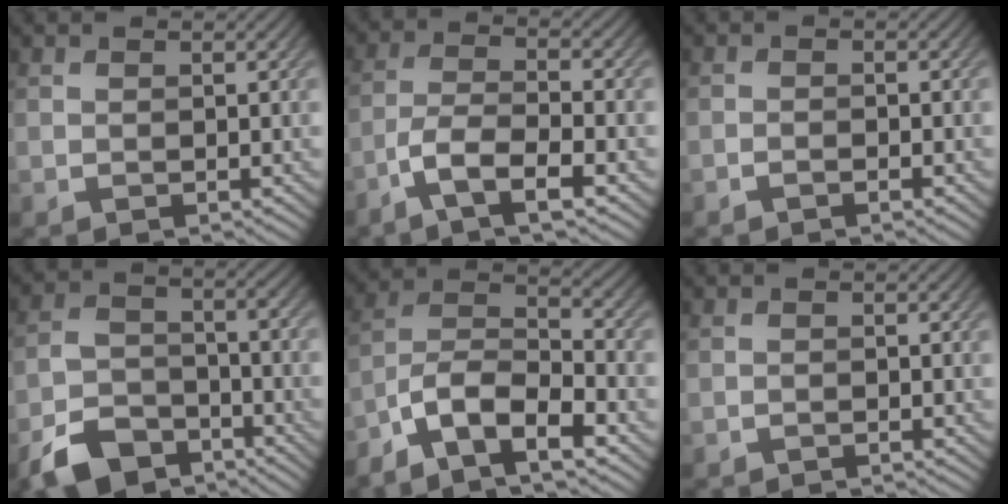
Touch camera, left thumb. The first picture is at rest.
{"total": 6.2, "force": [-3.9, 1.6, 4.6], "torque": [-0.097, 0.002, -0.085]}
{"total": 0.9, "force": [-0.7, 0.2, 0.4], "torque": [-0.008, 0.001, -0.016]}
{"total": 9.5, "force": [-6.8, 4.8, 4.5], "torque": [-0.098, -0.013, -0.137]}
{"total": 10.5, "force": [-7.4, 3.7, 6.5], "torque": [-0.130, -0.004, -0.149]}
{"total": 1.1, "force": [-1.1, 0.1, 0.0], "torque": [0.002, 0.000, -0.022]}